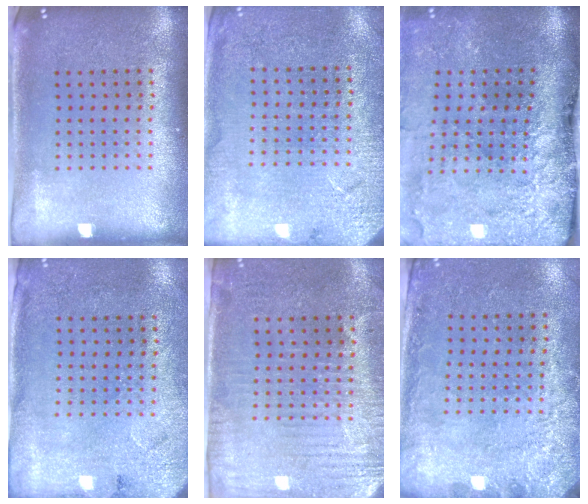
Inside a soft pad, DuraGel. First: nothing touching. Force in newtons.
{"total": 2.7, "press": 2.7, "slide": 0.1}
{"total": 4.9, "press": 3.8, "slide": 3.0}
{"total": 2.7, "press": 2.2, "slide": 1.5}
{"total": 3.1, "press": 2.6, "slide": 1.6}
{"total": 2.8, "press": 2.0, "slide": 1.9}